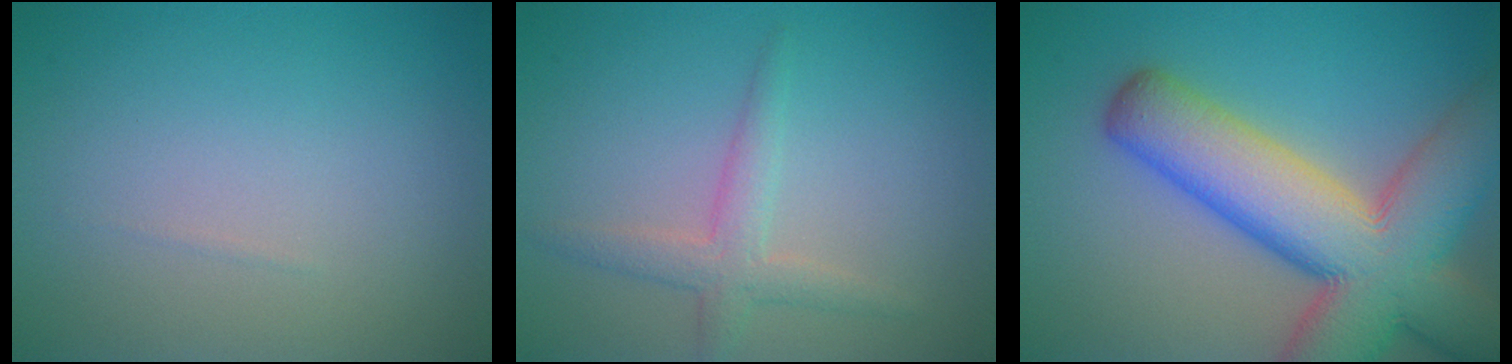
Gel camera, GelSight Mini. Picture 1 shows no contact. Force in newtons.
{"total": 2.6, "press": 2.5, "slide": 0.1}
{"total": 13.4, "press": 13.4, "slide": 0.8}